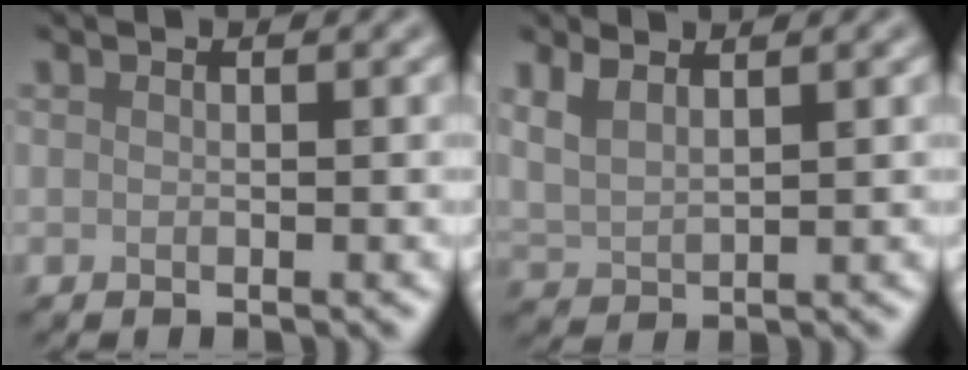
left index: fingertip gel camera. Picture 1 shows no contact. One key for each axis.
{"total": 2.5, "fx": 1.8, "fy": 0.7, "fz": 1.6, "tx": -0.038, "ty": 0.003, "tz": 0.040}